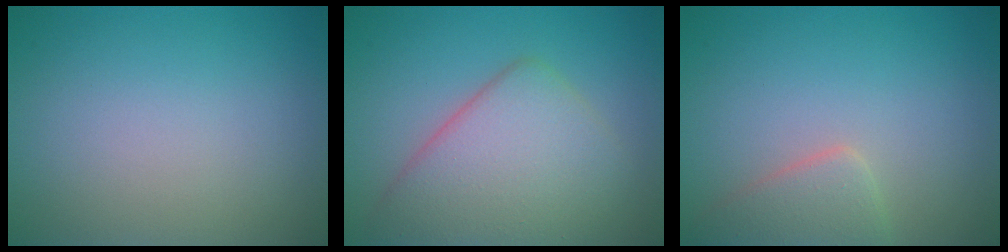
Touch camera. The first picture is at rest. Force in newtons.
{"total": 6.6, "press": 6.6, "slide": 0.5}
{"total": 2.7, "press": 2.7, "slide": 0.1}